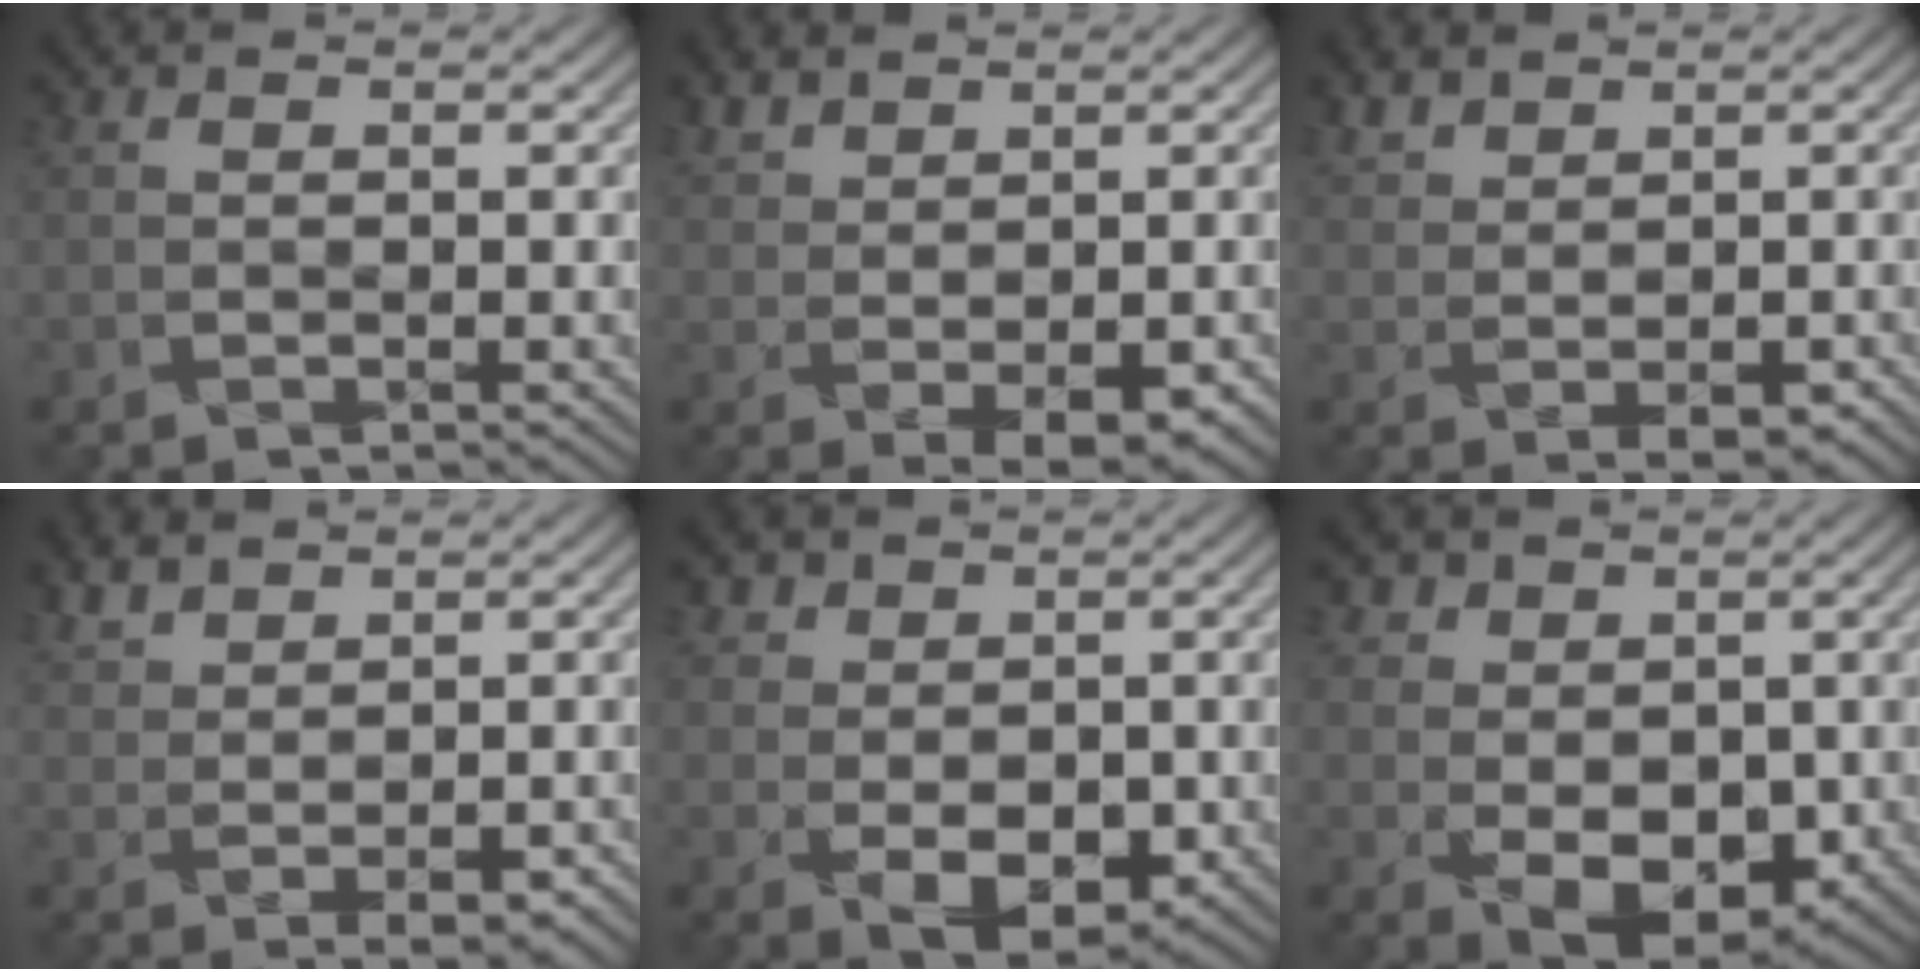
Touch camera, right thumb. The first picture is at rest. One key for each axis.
{"total": 3.6, "fx": 1.4, "fy": 2.1, "fz": 2.6, "tx": -0.056, "ty": -0.001, "tz": 0.036}
{"total": 3.1, "fx": 1.7, "fy": 1.9, "fz": 1.6, "tx": -0.036, "ty": 0.003, "tz": 0.039}
{"total": 3.3, "fx": 1.9, "fy": 1.8, "fz": 2.0, "tx": -0.046, "ty": 0.005, "tz": 0.043}
{"total": 5.3, "fx": 0.5, "fy": 4.2, "fz": 3.1, "tx": -0.064, "ty": -0.008, "tz": 0.011}
{"total": 6.8, "fx": 0.7, "fy": 5.4, "fz": 4.0, "tx": -0.084, "ty": -0.013, "tz": 0.016}